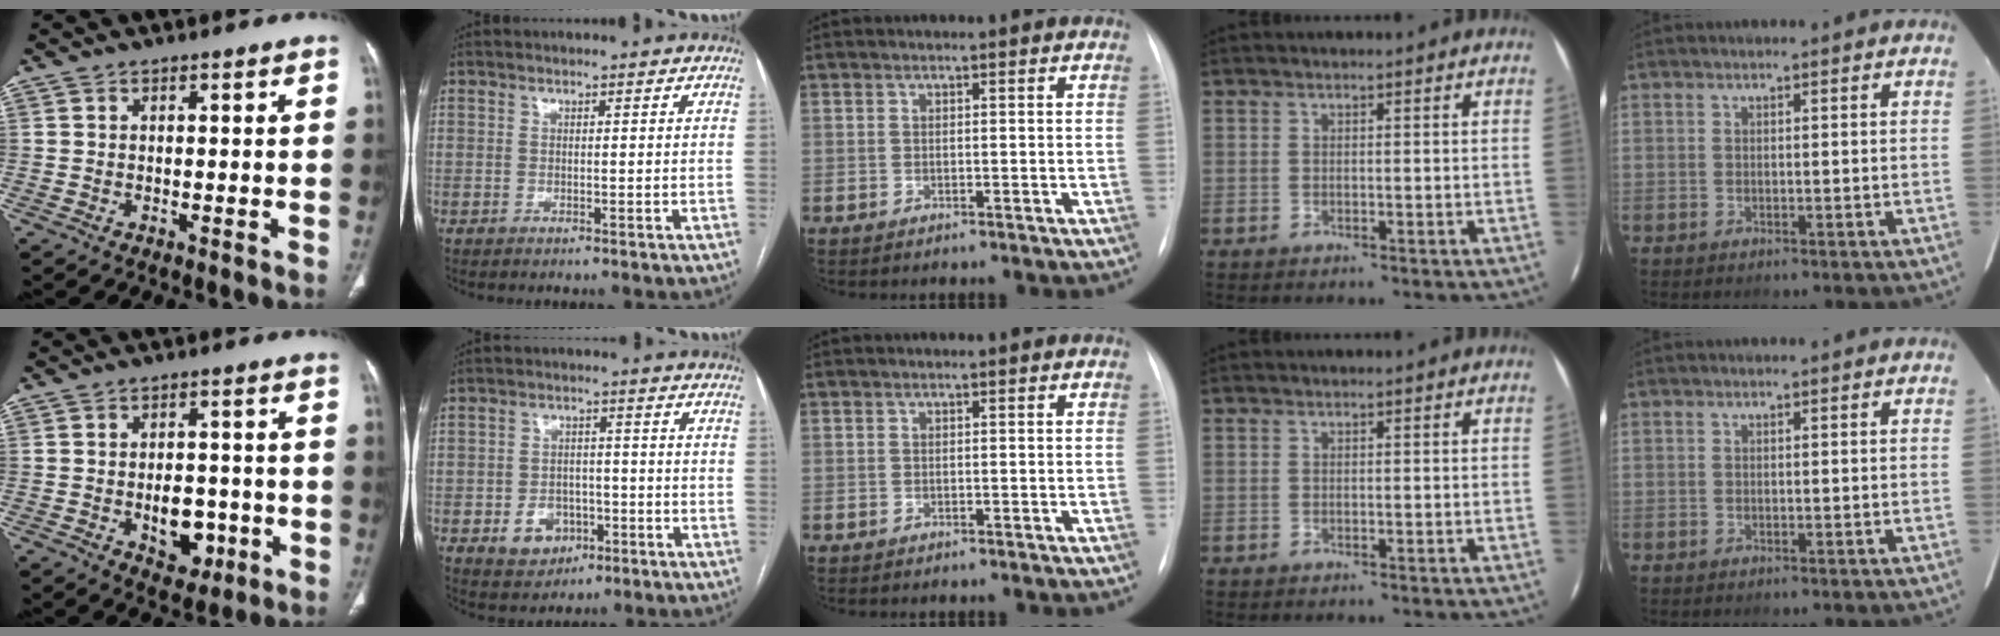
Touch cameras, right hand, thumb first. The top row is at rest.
{"thumb": {"total": 7.8, "force": [-2.1, 5.0, 5.5], "torque": [-0.051, 0.012, -0.019]}, "index": {"total": 6.3, "force": [-2.4, 5.1, 2.8], "torque": [-0.045, 0.011, -0.026]}}